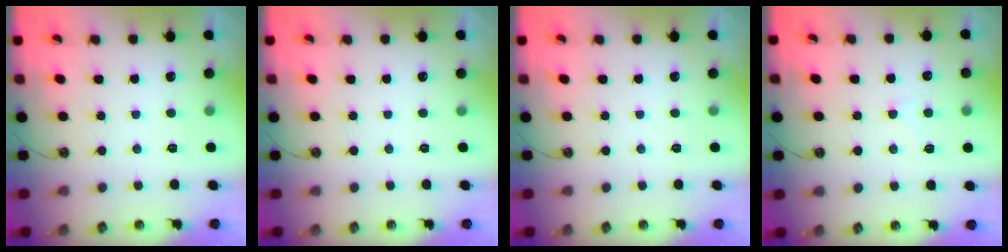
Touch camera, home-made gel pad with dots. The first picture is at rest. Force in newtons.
{"total": 0.0}
{"total": 0.0}
{"total": 2.1, "press": 2.1, "slide": 0.5}